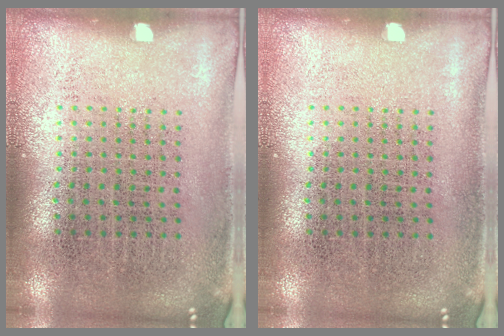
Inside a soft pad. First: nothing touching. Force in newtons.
{"total": 0.0}